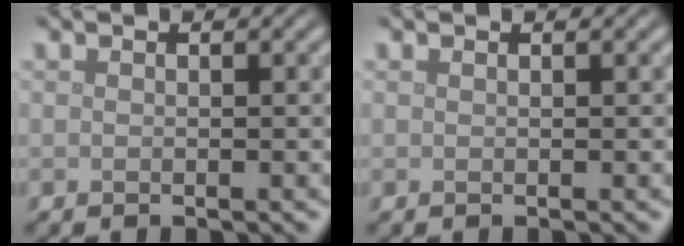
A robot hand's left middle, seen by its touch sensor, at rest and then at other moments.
{"total": 0.0}